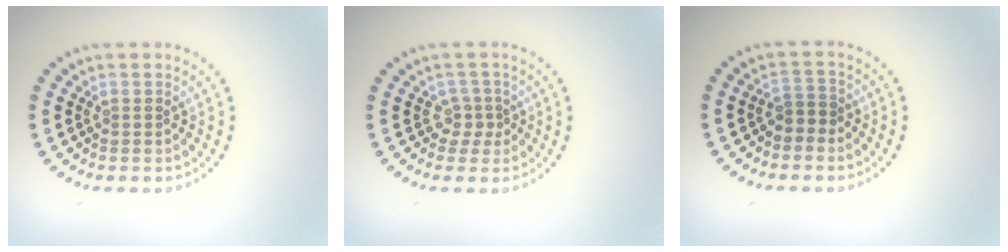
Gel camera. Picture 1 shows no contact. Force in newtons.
{"total": 1.7, "press": 1.1, "slide": 1.3}
{"total": 1.6, "press": 1.2, "slide": 1.0}